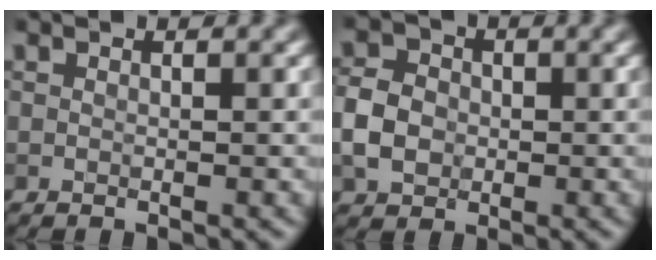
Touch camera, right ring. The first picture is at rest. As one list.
[{"total": 3.9, "force": [-0.7, 3.2, 2.1], "torque": [-0.046, 0.004, -0.019]}]